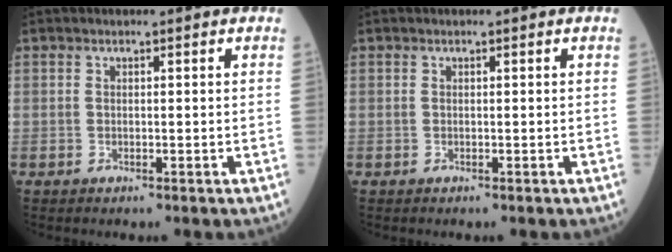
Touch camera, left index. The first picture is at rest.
{"total": 0.0}